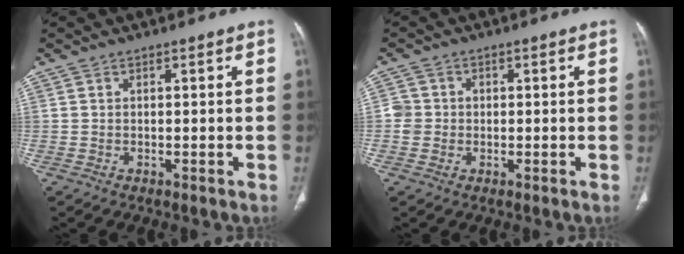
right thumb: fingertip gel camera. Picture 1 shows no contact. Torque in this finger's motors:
{"motor_torque": [0.34, 0.24, 0.34, 0.16, -0.01]}